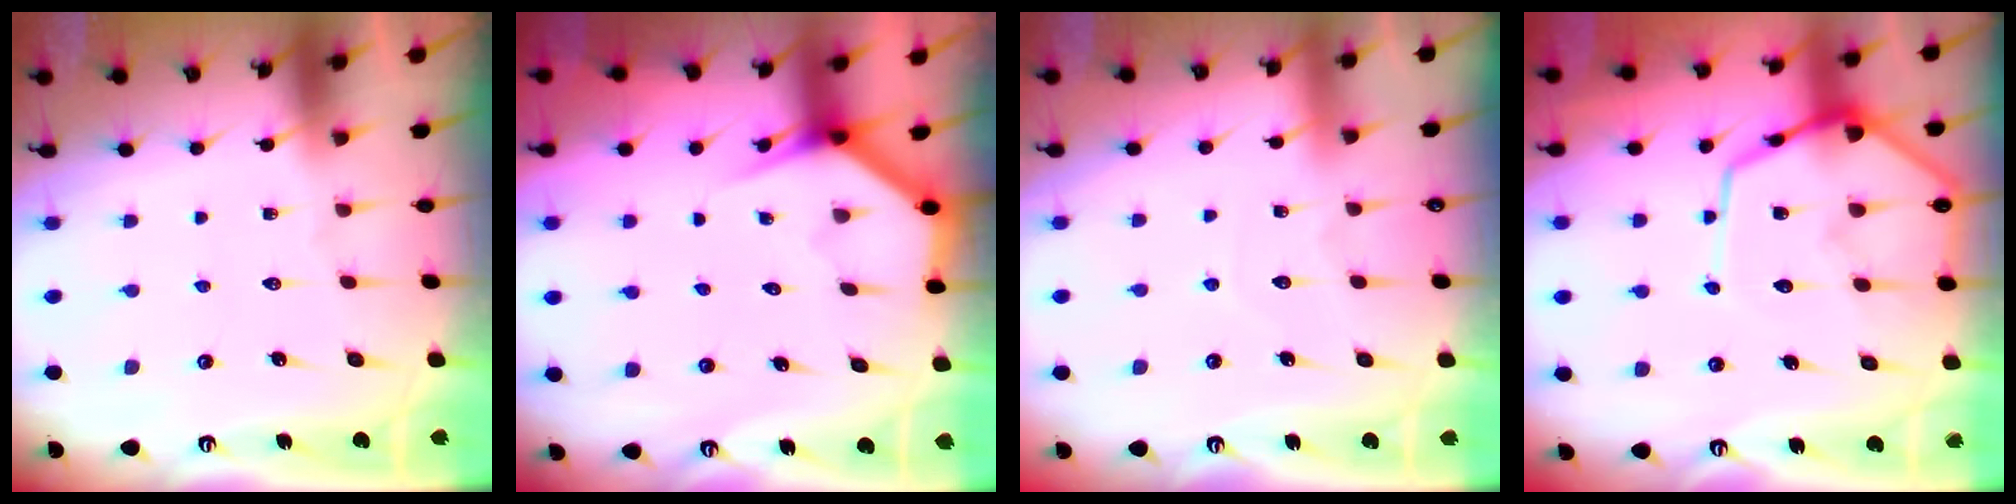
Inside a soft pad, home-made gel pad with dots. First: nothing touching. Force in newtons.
{"total": 3.6, "press": 3.6, "slide": 0.3}
{"total": 3.4, "press": 3.4, "slide": 0.3}
{"total": 12.7, "press": 12.6, "slide": 1.2}